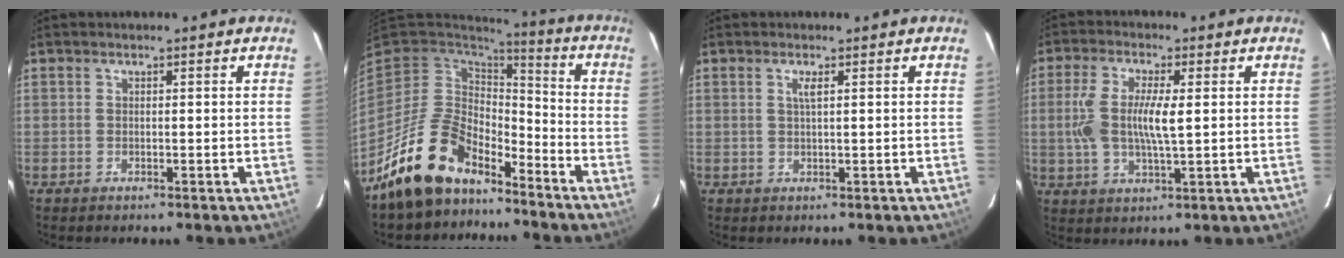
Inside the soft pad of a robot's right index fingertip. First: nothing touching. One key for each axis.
{"total": 14.8, "fx": -11.4, "fy": 7.0, "fz": 6.4, "tx": -0.146, "ty": 0.006, "tz": -0.199}
{"total": 1.3, "fx": 0.5, "fy": 0.0, "fz": 1.2, "tx": -0.024, "ty": 0.001, "tz": 0.009}
{"total": 8.9, "fx": 0.6, "fy": 2.6, "fz": 8.5, "tx": -0.172, "ty": 0.000, "tz": 0.012}